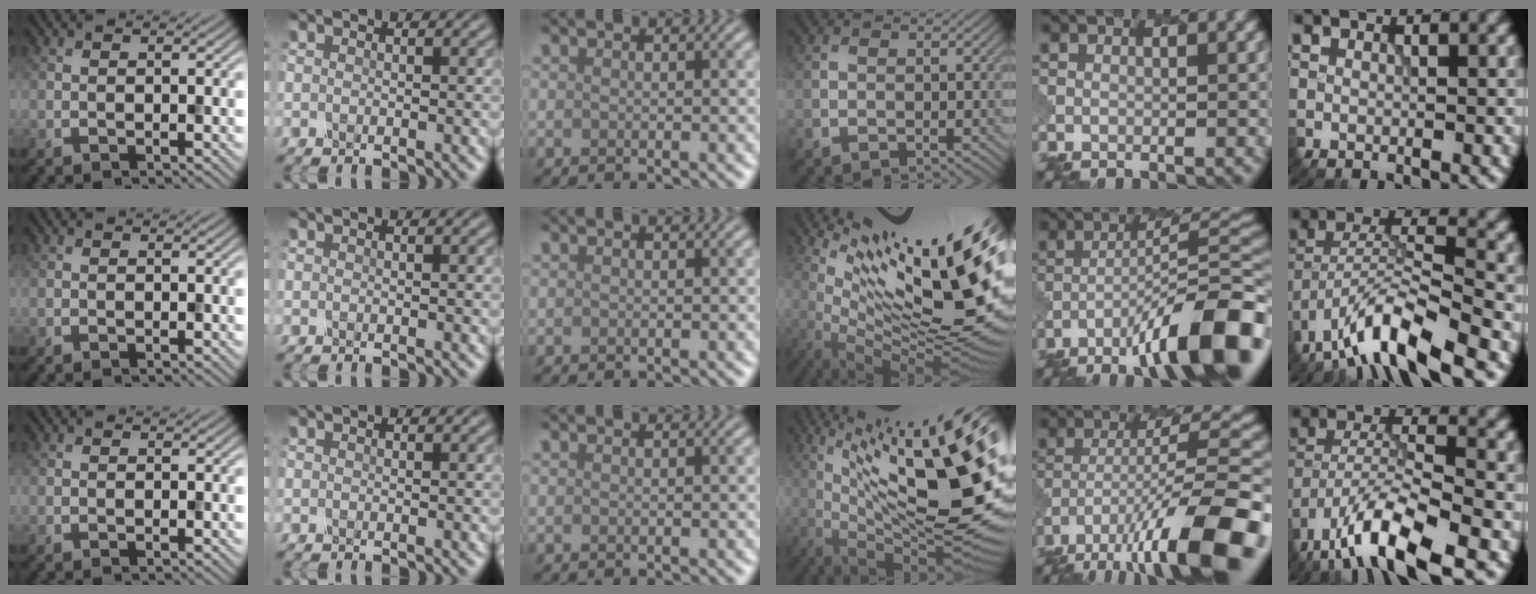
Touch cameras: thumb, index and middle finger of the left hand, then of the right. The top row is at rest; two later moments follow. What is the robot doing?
{"motion": "dispense", "object": "syringe"}